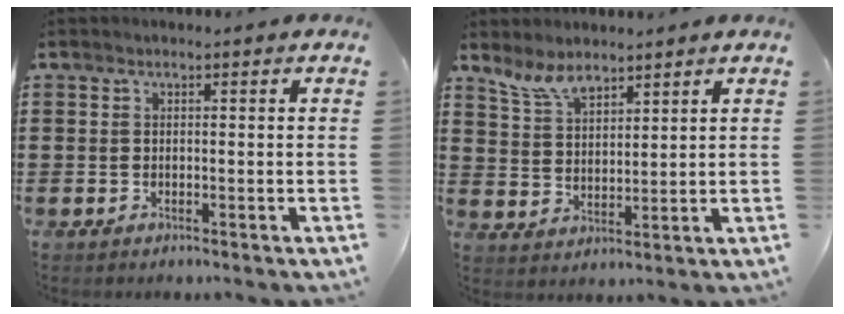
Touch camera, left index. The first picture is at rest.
{"total": 5.5, "force": [4.7, 1.9, 2.2], "torque": [-0.058, -0.009, 0.088]}